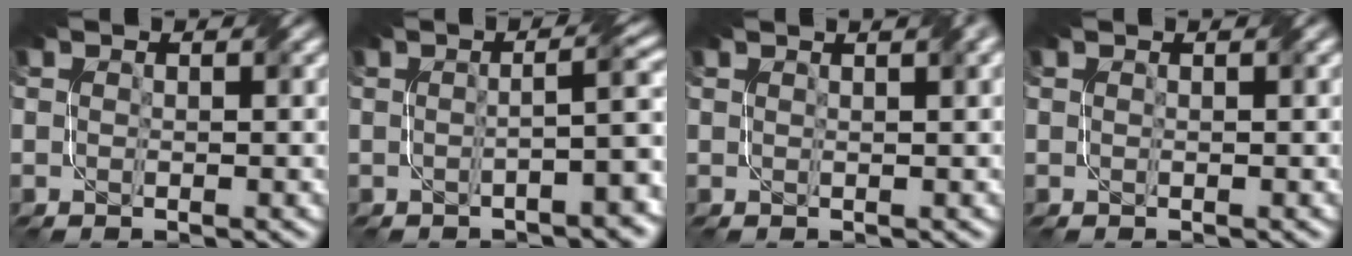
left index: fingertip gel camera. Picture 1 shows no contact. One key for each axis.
{"total": 4.7, "fx": -1.1, "fy": 1.1, "fz": 4.4, "tx": -0.049, "ty": 0.014, "tz": -0.025}
{"total": 4.6, "fx": 2.7, "fy": 1.9, "fz": 3.2, "tx": -0.012, "ty": 0.028, "tz": 0.002}
{"total": 0.6, "fx": 0.3, "fy": 0.1, "fz": 0.5, "tx": -0.006, "ty": 0.004, "tz": -0.004}